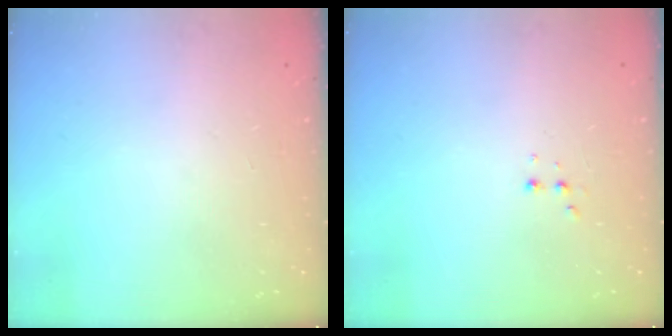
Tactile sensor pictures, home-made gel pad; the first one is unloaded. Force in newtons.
{"total": 2.5, "press": 2.4, "slide": 0.8}